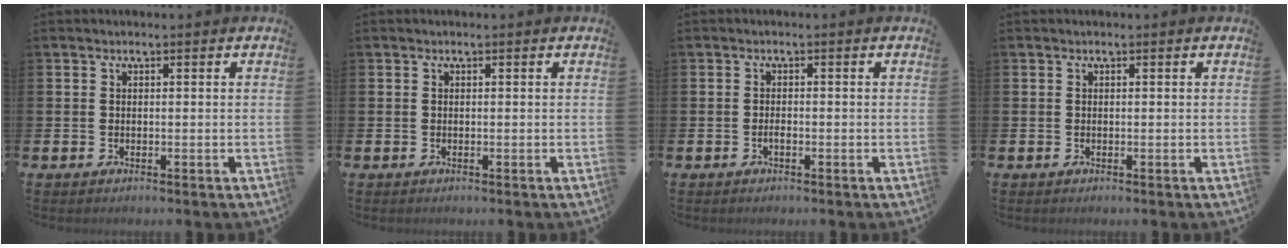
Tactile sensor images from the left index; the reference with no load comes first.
{"total": 0.0}
{"total": 0.9, "force": [-0.5, 0.3, 0.7], "torque": [-0.021, 0.001, -0.007]}
{"total": 0.0}